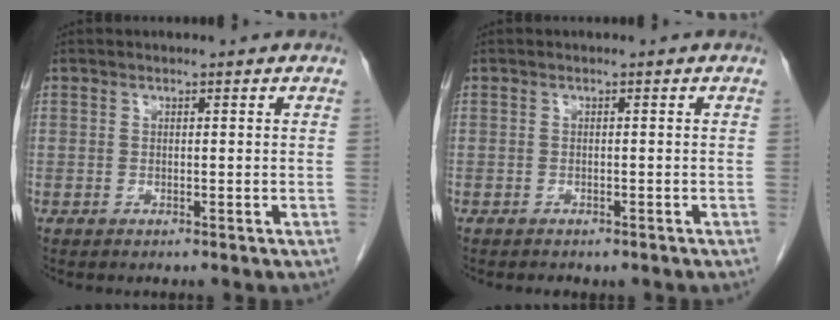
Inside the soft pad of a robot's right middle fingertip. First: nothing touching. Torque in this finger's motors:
{"motor_torque": [0.01, -0.01, 0.00, 0.01]}